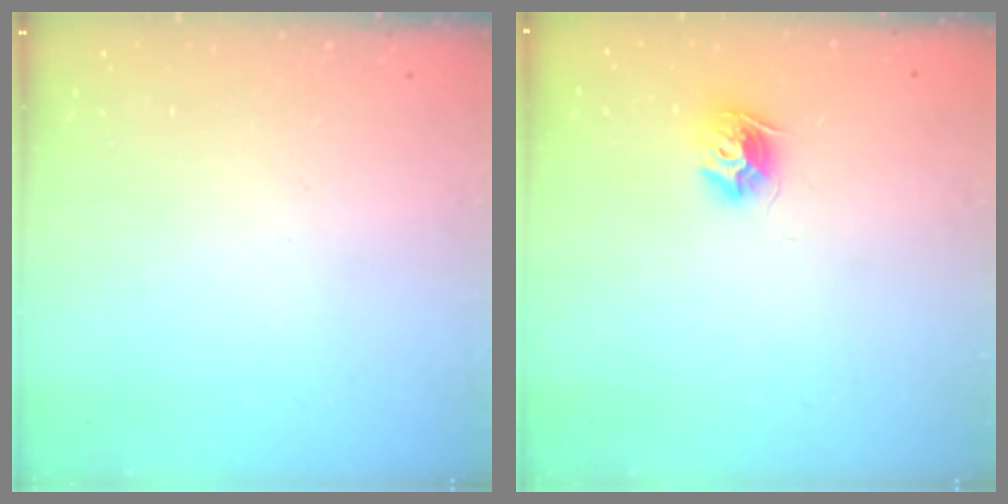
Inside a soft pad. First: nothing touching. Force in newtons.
{"total": 8.8, "press": 8.8, "slide": 0.4}